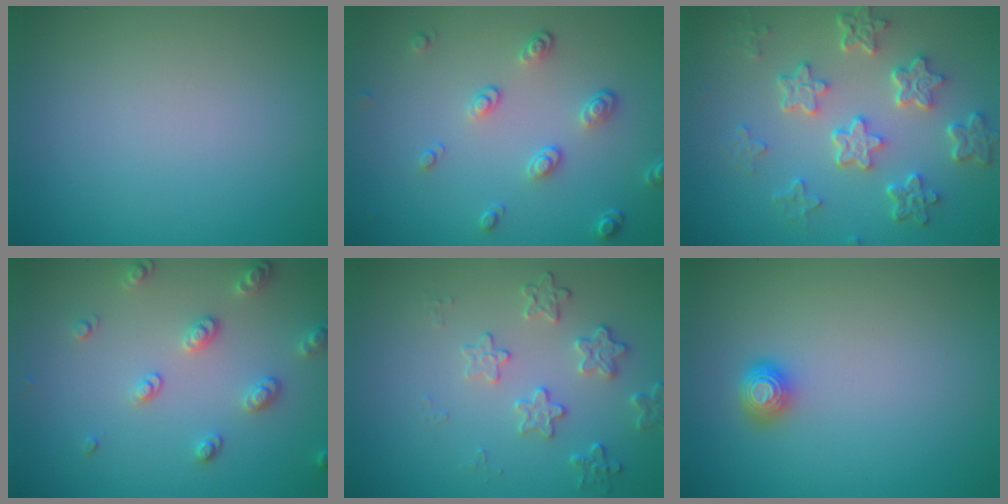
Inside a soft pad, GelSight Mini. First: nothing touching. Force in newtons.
{"total": 2.6, "press": 1.7, "slide": 2.0}
{"total": 5.4, "press": 4.1, "slide": 3.5}
{"total": 2.7, "press": 2.7, "slide": 0.5}
{"total": 2.6, "press": 2.0, "slide": 1.7}
{"total": 1.6, "press": 1.4, "slide": 0.6}